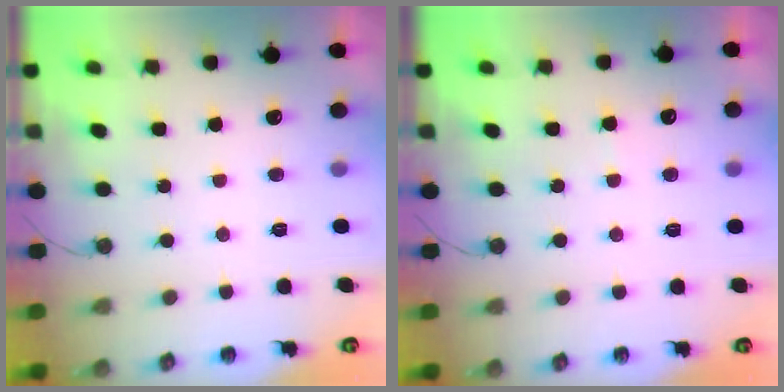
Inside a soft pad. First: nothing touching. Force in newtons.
{"total": 3.4, "press": 3.4, "slide": 0.3}